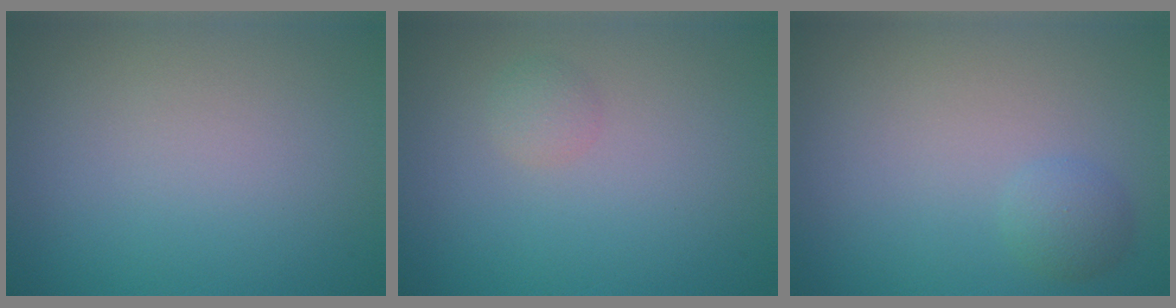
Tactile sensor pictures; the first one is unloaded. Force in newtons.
{"total": 1.1, "press": 1.1, "slide": 0.0}
{"total": 1.5, "press": 1.5, "slide": 0.1}